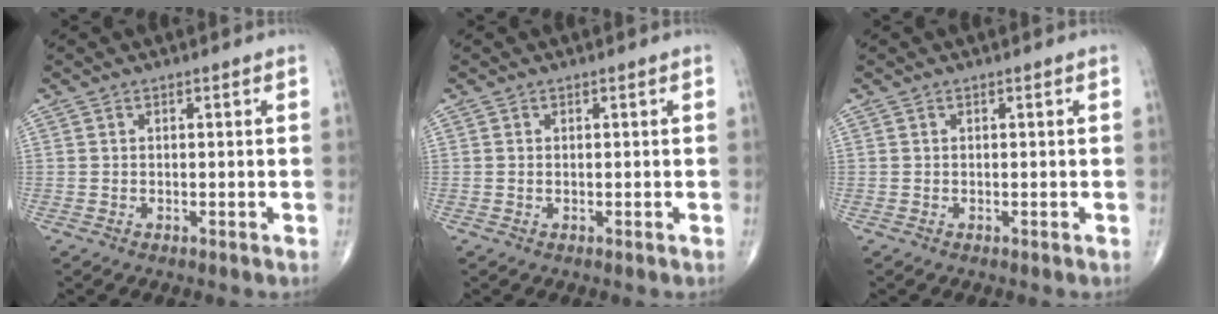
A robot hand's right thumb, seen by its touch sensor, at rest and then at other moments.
{"total": 0.0}
{"total": 0.0}